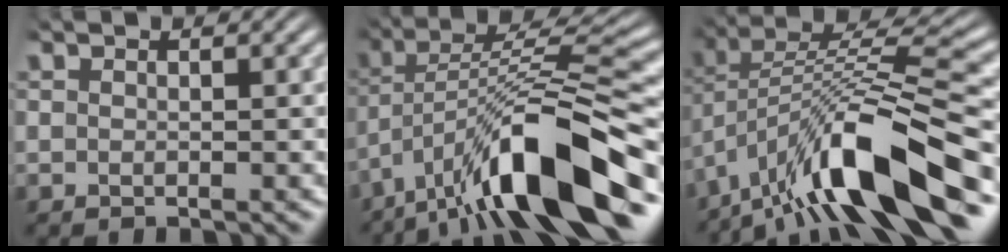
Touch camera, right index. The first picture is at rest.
{"total": 9.1, "force": [-2.0, 2.8, 8.4], "torque": [-0.144, -0.008, -0.022]}
{"total": 8.1, "force": [-3.1, 2.7, 6.9], "torque": [-0.126, -0.012, -0.038]}